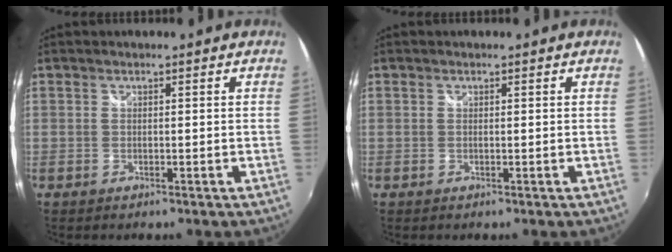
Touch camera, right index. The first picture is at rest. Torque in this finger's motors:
{"motor_torque": [-0.26, 0.15, -0.04, 0.00]}